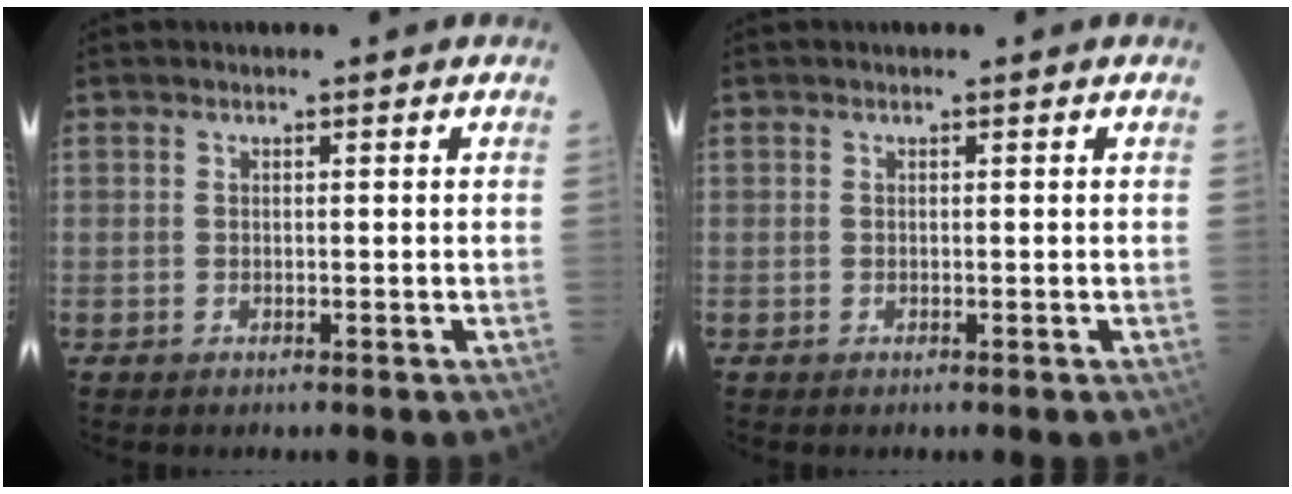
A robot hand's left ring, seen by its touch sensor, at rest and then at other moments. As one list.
[{"total": 0.0}]